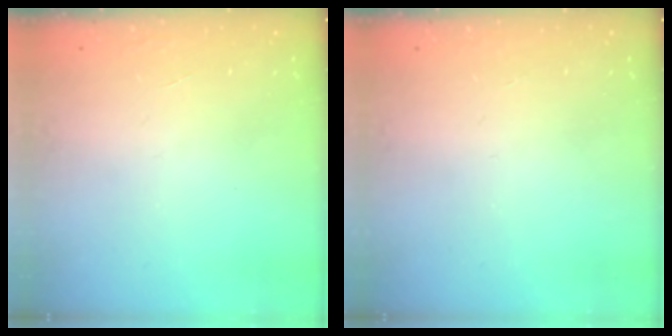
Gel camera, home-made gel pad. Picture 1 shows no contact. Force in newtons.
{"total": 0.0}